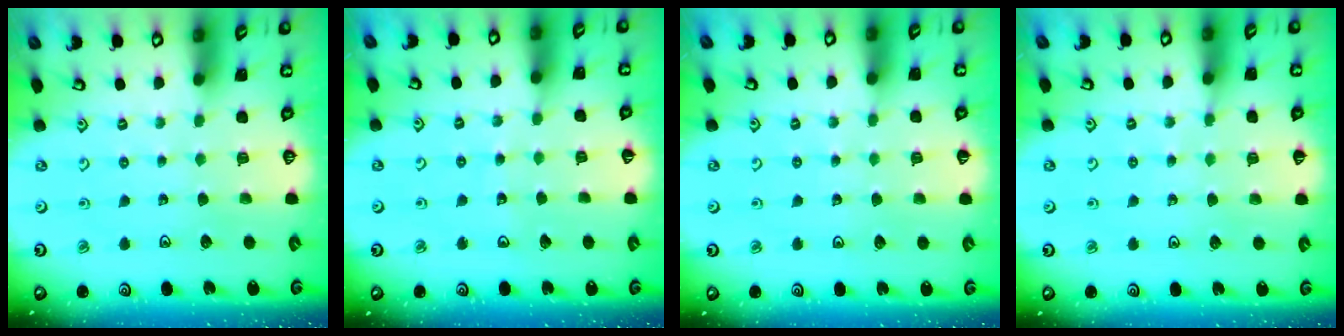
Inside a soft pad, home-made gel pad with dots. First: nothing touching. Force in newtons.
{"total": 3.9, "press": 3.8, "slide": 0.2}
{"total": 2.2, "press": 2.2, "slide": 0.2}
{"total": 5.8, "press": 5.7, "slide": 0.8}